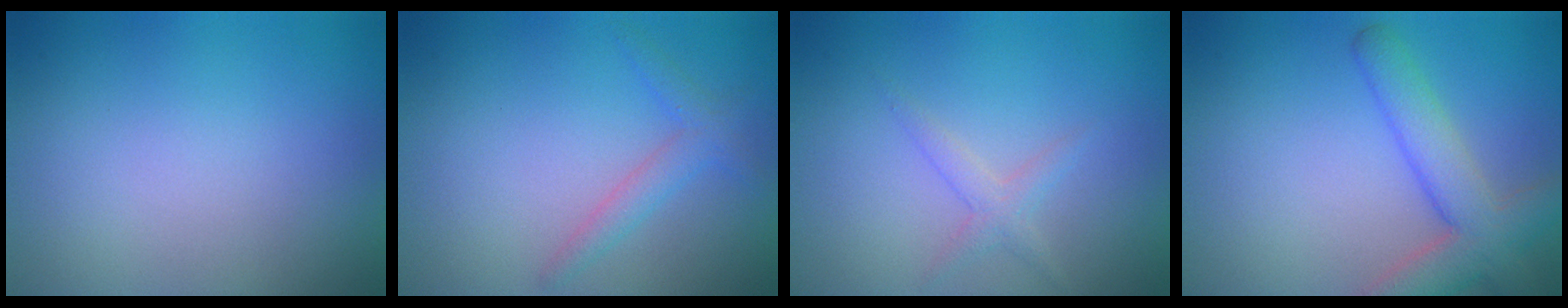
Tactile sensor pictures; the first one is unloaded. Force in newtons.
{"total": 1.9, "press": 1.9, "slide": 0.0}
{"total": 1.4, "press": 1.4, "slide": 0.0}
{"total": 5.2, "press": 5.2, "slide": 0.4}